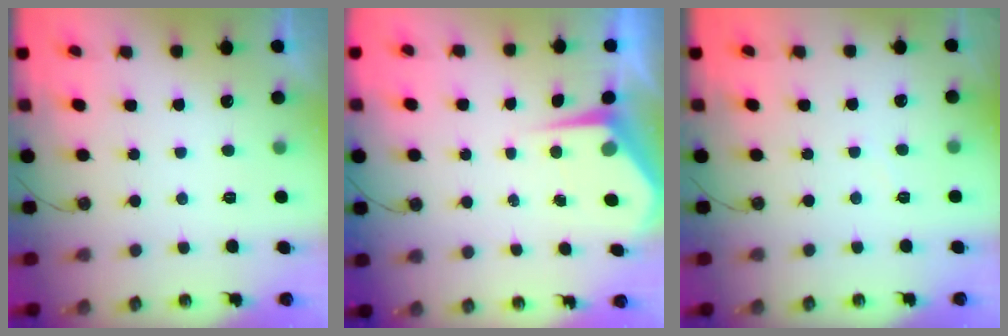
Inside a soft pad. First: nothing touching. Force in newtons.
{"total": 4.9, "press": 4.9, "slide": 0.4}
{"total": 2.8, "press": 2.8, "slide": 0.4}